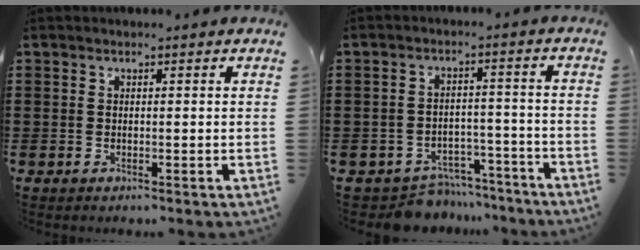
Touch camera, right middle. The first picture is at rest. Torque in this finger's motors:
{"motor_torque": [0.18, 0.18, 0.02, 0.00]}